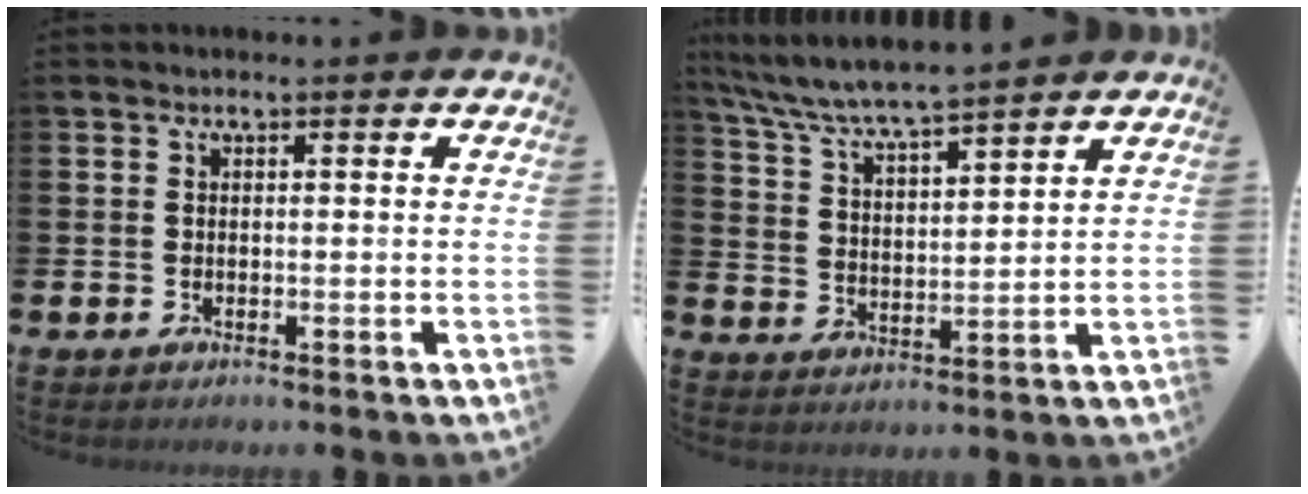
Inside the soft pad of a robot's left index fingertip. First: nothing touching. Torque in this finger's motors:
{"motor_torque": [0.10, -0.27, 0.93, 0.21]}